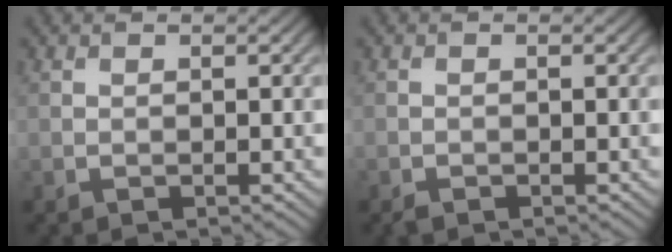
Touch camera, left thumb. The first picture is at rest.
{"total": 0.8, "force": [-0.7, 0.3, 0.2], "torque": [-0.004, -0.003, -0.015]}